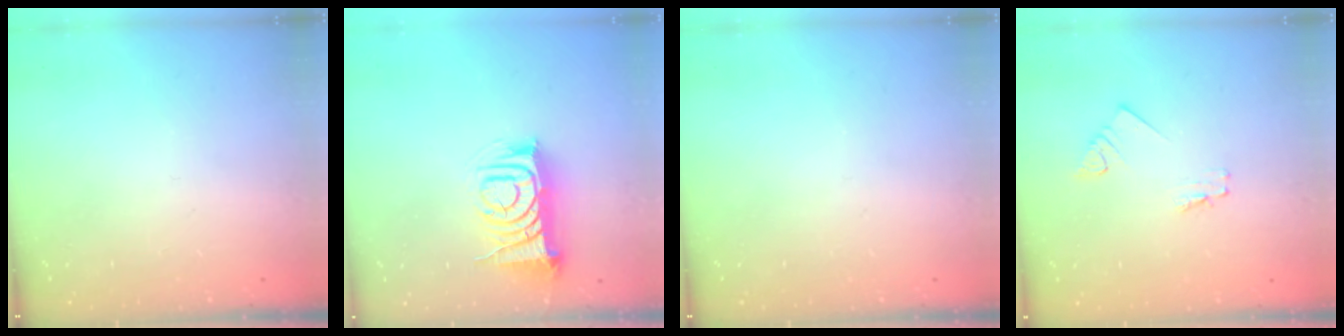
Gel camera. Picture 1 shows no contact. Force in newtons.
{"total": 10.2, "press": 10.1, "slide": 1.4}
{"total": 0.0}
{"total": 1.9, "press": 1.9, "slide": 0.2}